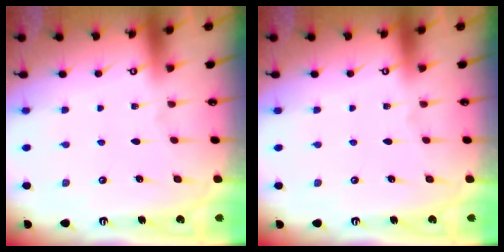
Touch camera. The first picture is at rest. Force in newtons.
{"total": 0.0}